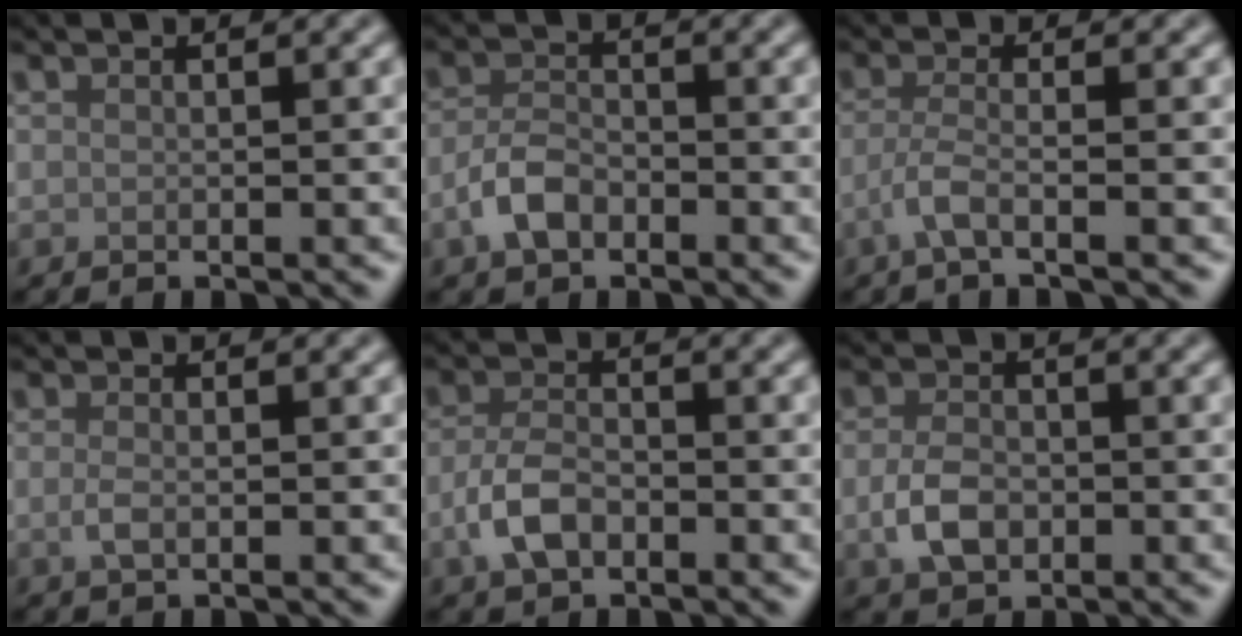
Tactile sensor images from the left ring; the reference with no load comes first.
{"total": 3.1, "force": [-1.7, 1.8, 1.9], "torque": [-0.038, 0.005, -0.041]}
{"total": 2.4, "force": [-1.2, 0.5, 2.1], "torque": [-0.041, -0.002, -0.035]}
{"total": 1.3, "force": [-0.2, 0.5, 1.2], "torque": [-0.026, -0.003, -0.006]}
{"total": 3.5, "force": [-1.6, 2.0, 2.4], "torque": [-0.050, 0.002, -0.039]}
{"total": 3.3, "force": [-0.8, 2.3, 2.2], "torque": [-0.046, -0.003, -0.018]}